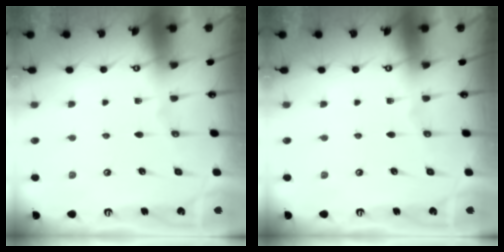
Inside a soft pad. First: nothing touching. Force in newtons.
{"total": 0.0}